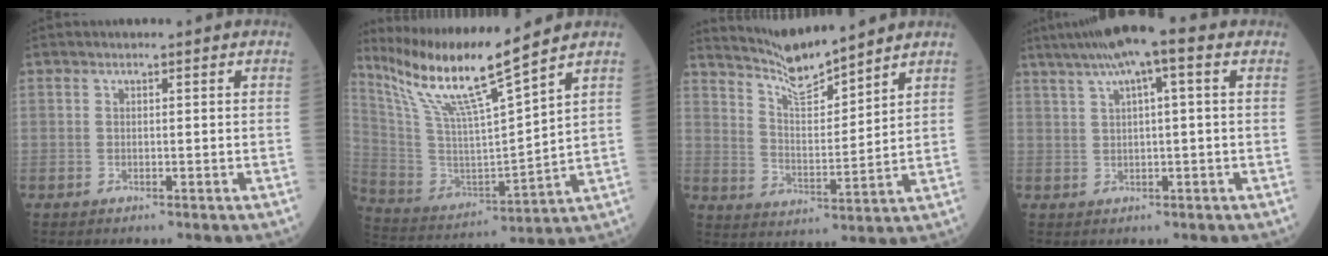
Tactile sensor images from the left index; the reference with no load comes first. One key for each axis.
{"total": 14.8, "fx": 11.7, "fy": -1.2, "fz": 8.9, "tx": -0.180, "ty": -0.005, "tz": 0.229}
{"total": 9.0, "fx": 8.6, "fy": -0.2, "fz": 2.6, "tx": -0.061, "ty": -0.004, "tz": 0.166}
{"total": 8.6, "fx": 4.7, "fy": 0.6, "fz": 7.1, "tx": -0.122, "ty": 0.035, "tz": 0.071}